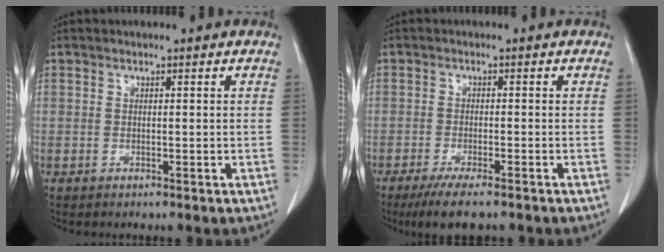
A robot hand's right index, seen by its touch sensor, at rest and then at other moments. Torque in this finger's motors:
{"motor_torque": [-0.03, -0.02, 0.35, 0.10]}